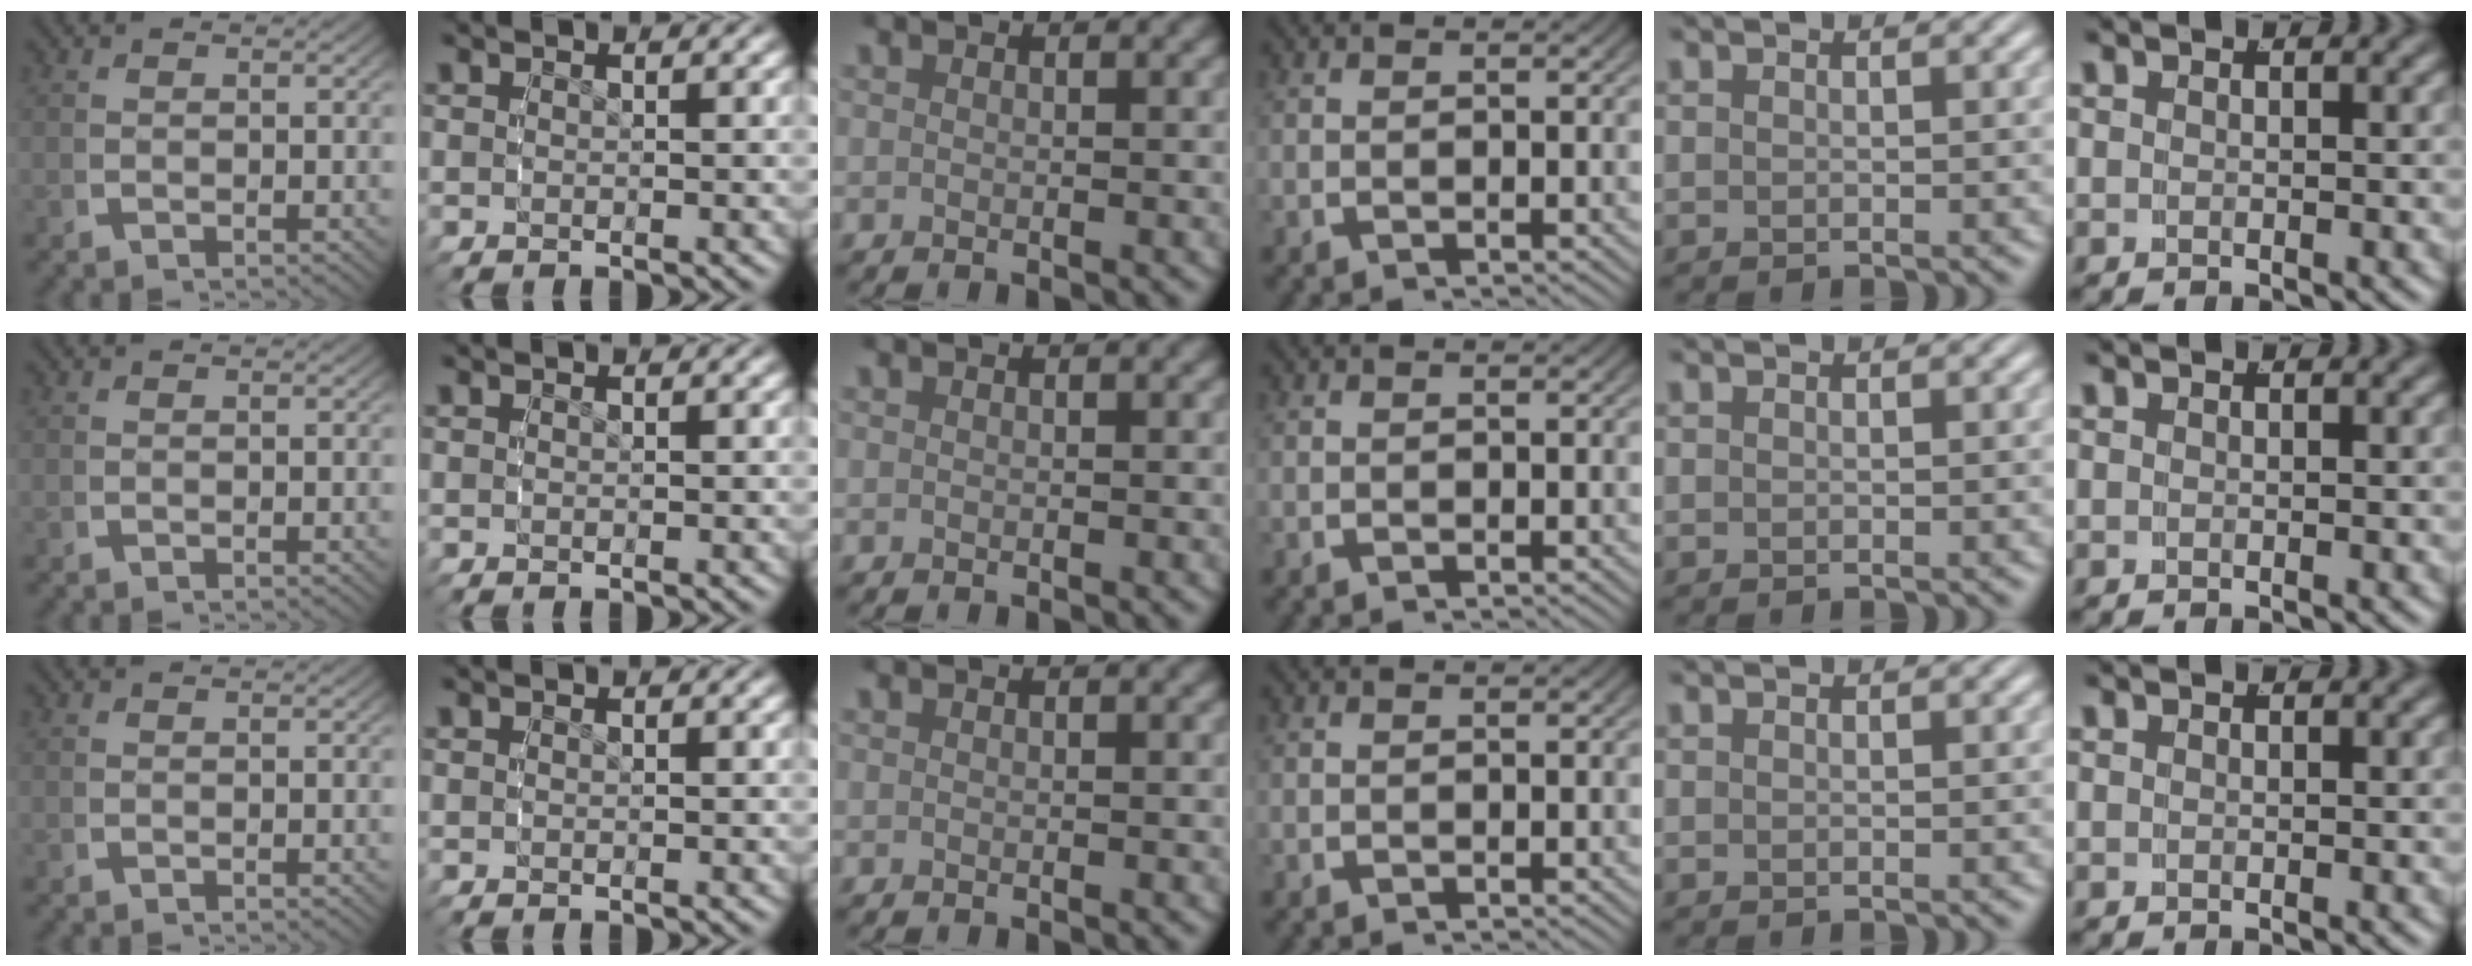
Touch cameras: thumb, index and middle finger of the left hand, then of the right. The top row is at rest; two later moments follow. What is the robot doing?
{"motion": "reach", "object": "pen bag"}